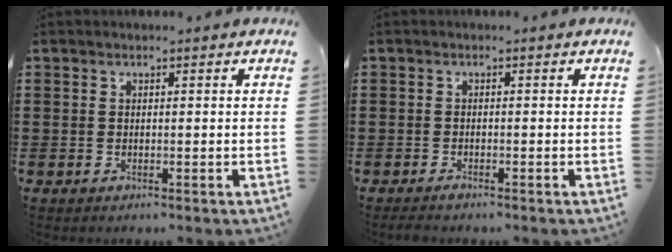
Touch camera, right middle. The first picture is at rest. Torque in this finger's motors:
{"motor_torque": [0.45, 0.01, 0.33, 0.10]}